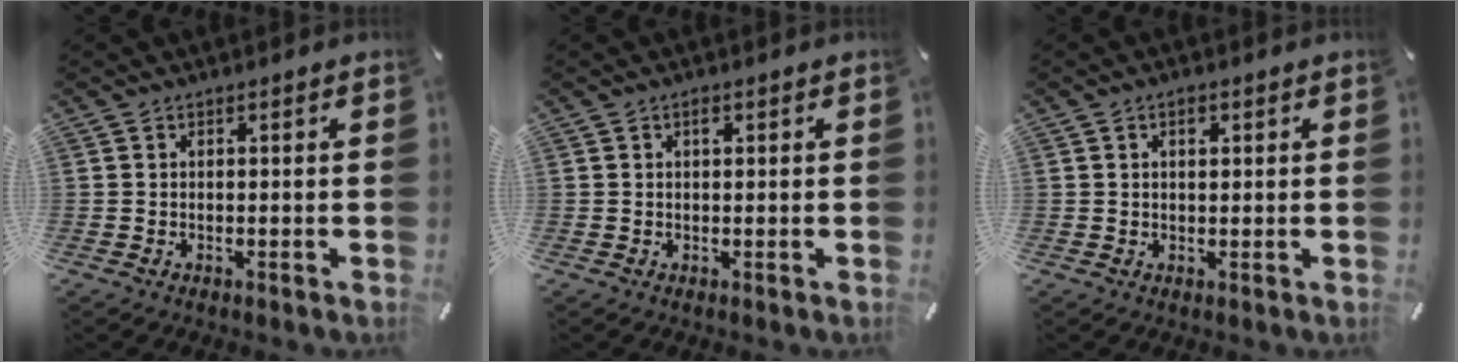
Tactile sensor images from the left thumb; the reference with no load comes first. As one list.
[{"total": 1.0, "force": [0.4, 0.5, 0.8], "torque": [-0.009, 0.000, 0.005]}, {"total": 2.0, "force": [0.7, 1.1, 1.4], "torque": [-0.023, 0.002, 0.010]}]